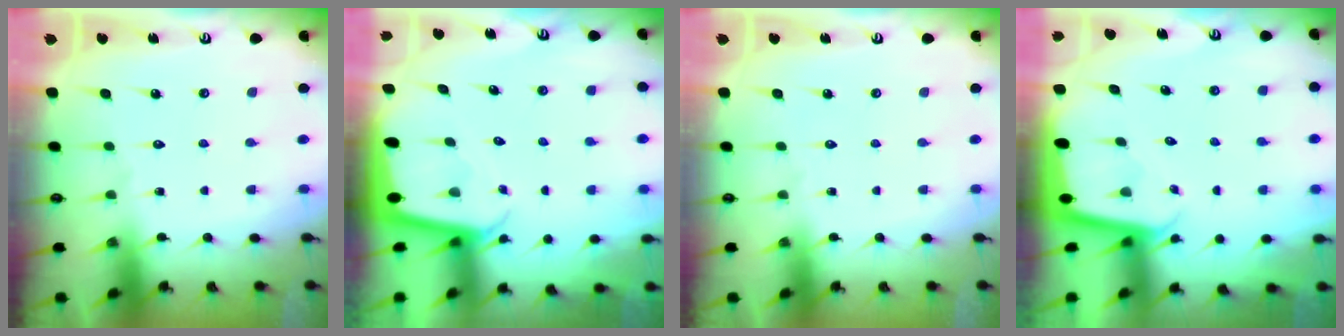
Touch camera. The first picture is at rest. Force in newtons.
{"total": 2.2, "press": 2.2, "slide": 0.2}
{"total": 0.0}
{"total": 2.7, "press": 2.7, "slide": 0.1}